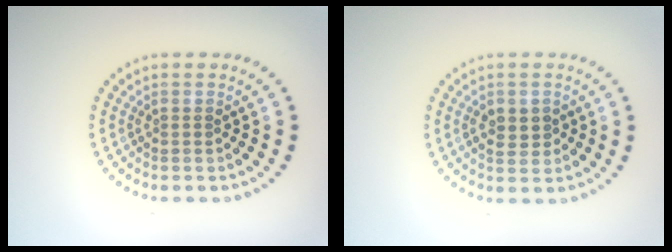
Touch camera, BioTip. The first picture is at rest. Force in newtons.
{"total": 2.2, "press": 2.2, "slide": 0.1}